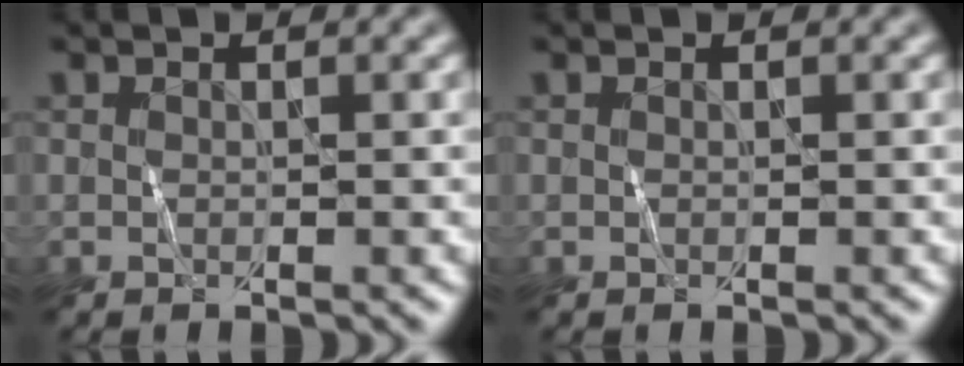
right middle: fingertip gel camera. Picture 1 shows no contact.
{"total": 0.0}